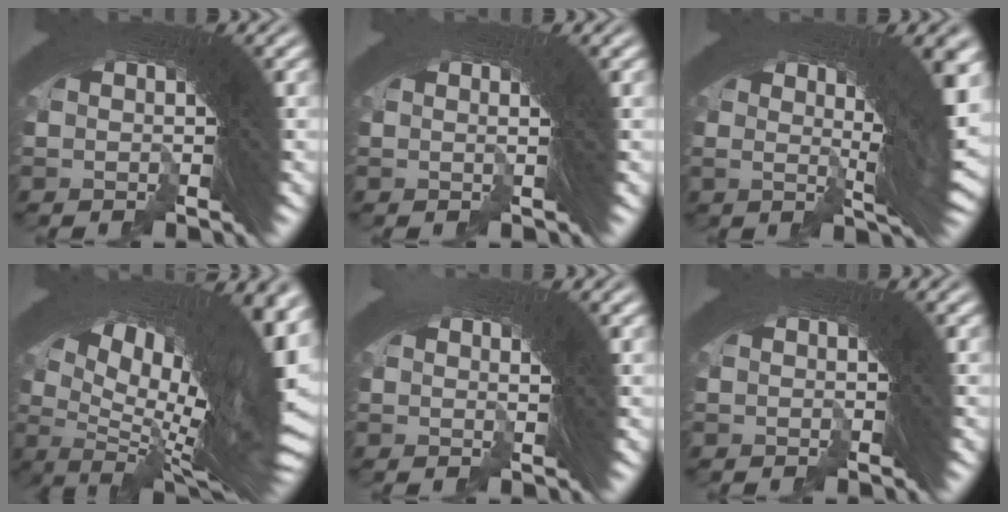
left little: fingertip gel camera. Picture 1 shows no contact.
{"total": 1.5, "force": [0.4, 0.8, 1.2], "torque": [-0.026, 0.005, 0.001]}
{"total": 9.5, "force": [2.0, 4.3, 8.3], "torque": [-0.108, 0.024, 0.016]}
{"total": 18.3, "force": [-0.8, 10.4, 15.1], "torque": [-0.238, -0.025, 0.000]}
{"total": 1.7, "force": [-1.5, 0.6, -0.5], "torque": [-0.012, -0.025, -0.019]}
{"total": 0.0}